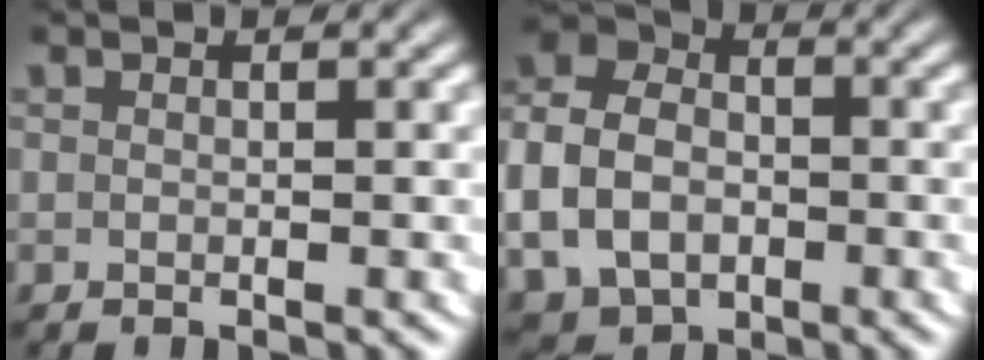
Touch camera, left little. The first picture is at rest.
{"total": 10.3, "force": [-0.8, 8.6, 5.6], "torque": [-0.115, -0.021, -0.015]}